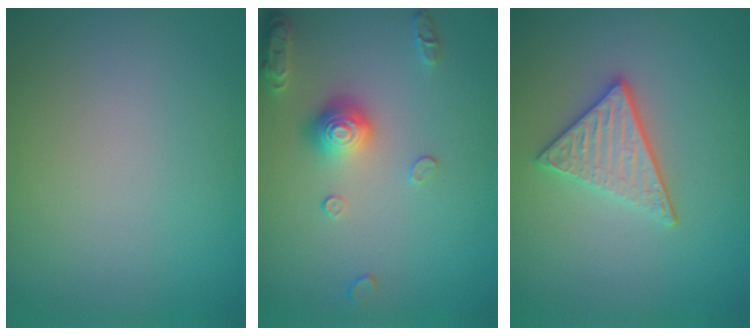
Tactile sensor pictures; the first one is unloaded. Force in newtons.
{"total": 3.1, "press": 2.7, "slide": 1.6}
{"total": 3.5, "press": 3.0, "slide": 1.8}